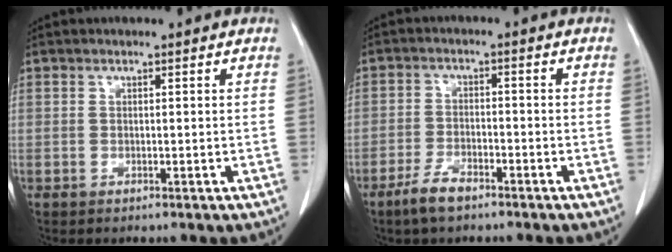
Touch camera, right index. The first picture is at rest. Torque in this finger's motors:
{"motor_torque": [0.23, -0.21, 0.05, 0.02]}